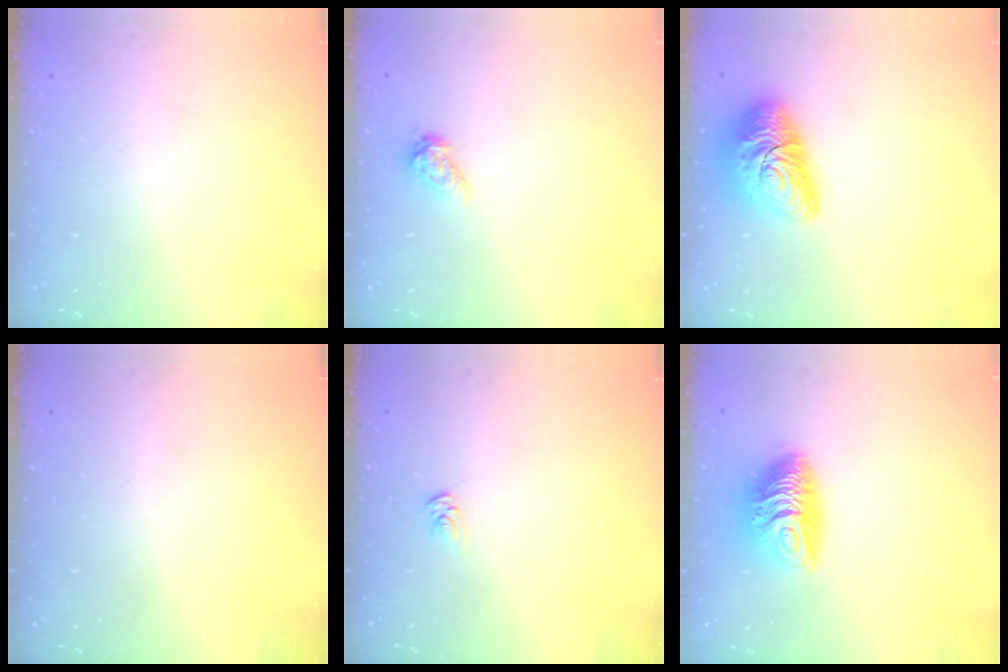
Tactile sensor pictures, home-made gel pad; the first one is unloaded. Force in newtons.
{"total": 7.0, "press": 7.0, "slide": 0.4}
{"total": 14.7, "press": 14.6, "slide": 1.0}
{"total": 0.0}
{"total": 2.6, "press": 2.6, "slide": 0.3}
{"total": 11.6, "press": 11.6, "slide": 0.6}